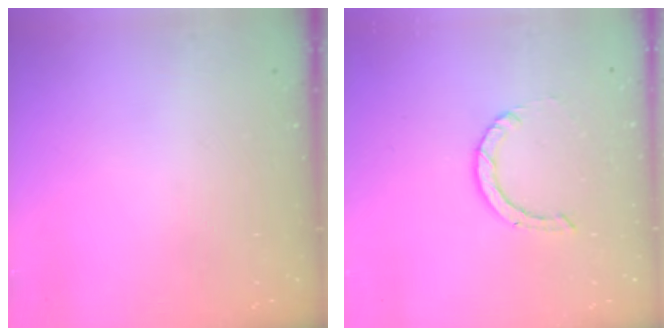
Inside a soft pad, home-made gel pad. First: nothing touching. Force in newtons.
{"total": 0.9, "press": 0.9, "slide": 0.1}